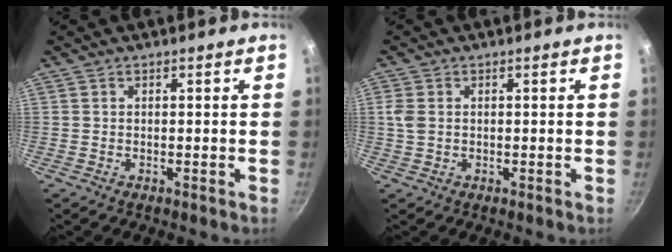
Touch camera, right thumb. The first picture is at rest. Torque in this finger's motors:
{"motor_torque": [0.24, 0.04, 0.44, -0.18, 0.00]}